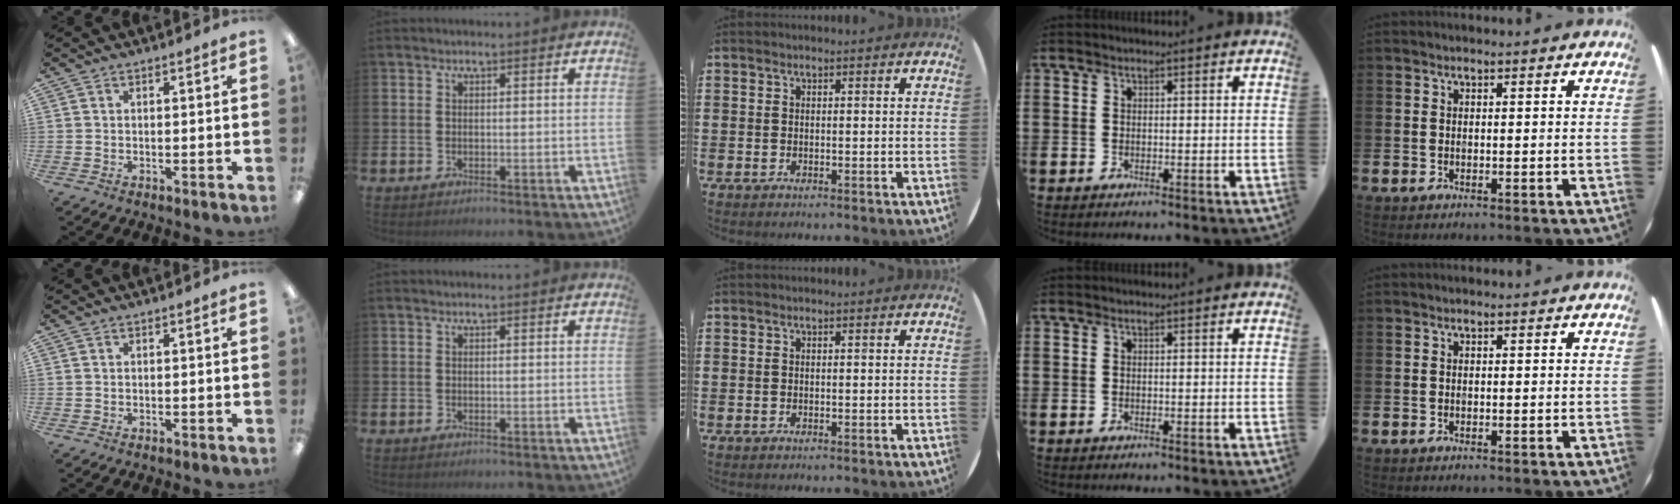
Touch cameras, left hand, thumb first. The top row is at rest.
{}